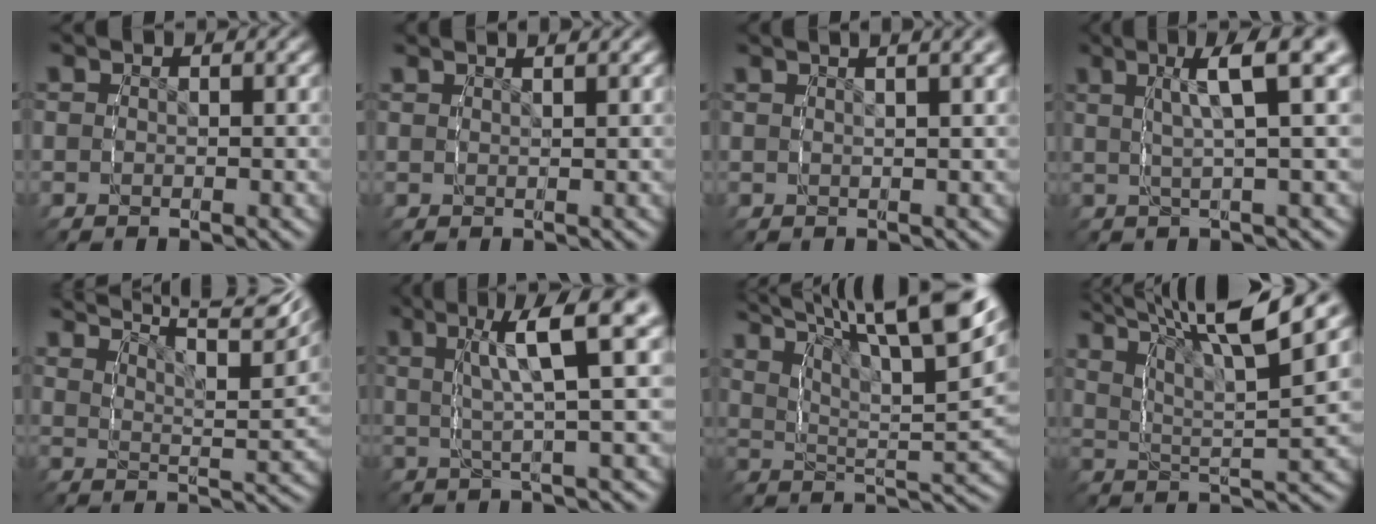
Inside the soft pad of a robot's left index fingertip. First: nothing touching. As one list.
[{"total": 1.5, "force": [1.2, -0.9, 0.3], "torque": [0.002, 0.004, 0.021]}, {"total": 3.9, "force": [2.4, 0.3, 3.0], "torque": [-0.025, 0.020, 0.032]}, {"total": 5.9, "force": [2.6, 0.0, 5.3], "torque": [-0.077, 0.024, 0.036]}, {"total": 12.1, "force": [9.2, 3.6, 7.0], "torque": [-0.080, 0.032, 0.126]}, {"total": 6.9, "force": [2.8, 0.1, 6.4], "torque": [-0.086, 0.024, 0.036]}, {"total": 12.5, "force": [7.5, 4.4, 8.9], "torque": [-0.116, 0.026, 0.101]}, {"total": 9.6, "force": [6.4, 2.4, 6.7], "torque": [-0.101, 0.016, 0.096]}]